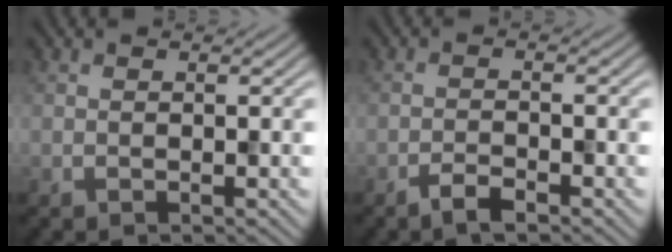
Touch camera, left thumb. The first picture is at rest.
{"total": 2.1, "force": [-1.7, 0.4, 1.2], "torque": [-0.024, 0.002, -0.036]}